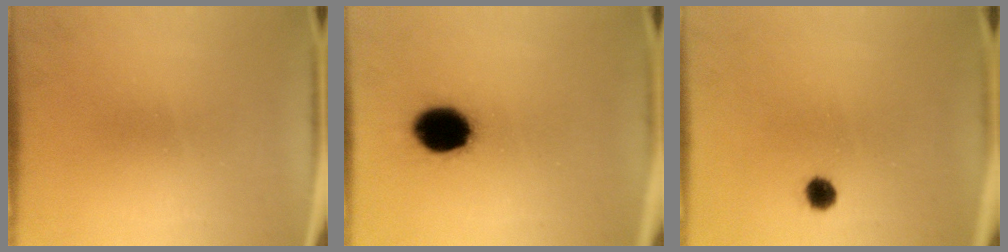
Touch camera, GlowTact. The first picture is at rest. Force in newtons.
{"total": 12.0}
{"total": 2.4}